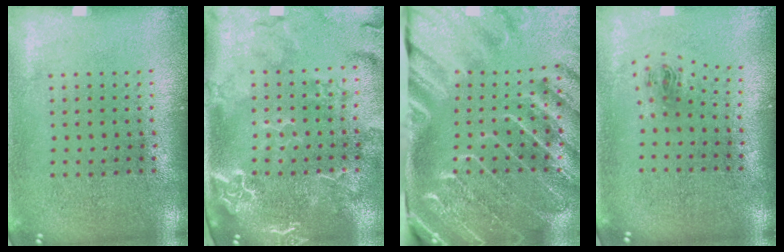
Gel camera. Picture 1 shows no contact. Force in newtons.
{"total": 2.9, "press": 2.4, "slide": 1.6}
{"total": 4.5, "press": 3.3, "slide": 2.9}
{"total": 1.0, "press": 0.4, "slide": 0.9}